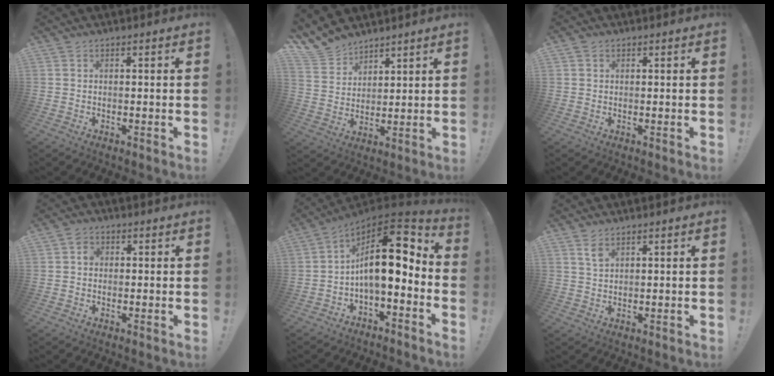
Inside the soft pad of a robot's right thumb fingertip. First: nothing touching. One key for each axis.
{"total": 8.7, "fx": 7.4, "fy": 4.4, "fz": 1.3, "tx": -0.042, "ty": -0.057, "tz": 0.149}
{"total": 1.0, "fx": 0.6, "fy": 0.8, "fz": 0.2, "tx": 0.001, "ty": 0.000, "tz": 0.011}
{"total": 2.7, "fx": -0.1, "fy": 2.2, "fz": 1.4, "tx": -0.024, "ty": 0.010, "tz": -0.002}
{"total": 15.5, "fx": 2.1, "fy": 6.6, "fz": 13.9, "tx": -0.229, "ty": -0.009, "tz": 0.033}
{"total": 3.4, "fx": 2.2, "fy": 1.6, "fz": 2.1, "tx": -0.037, "ty": -0.009, "tz": 0.038}